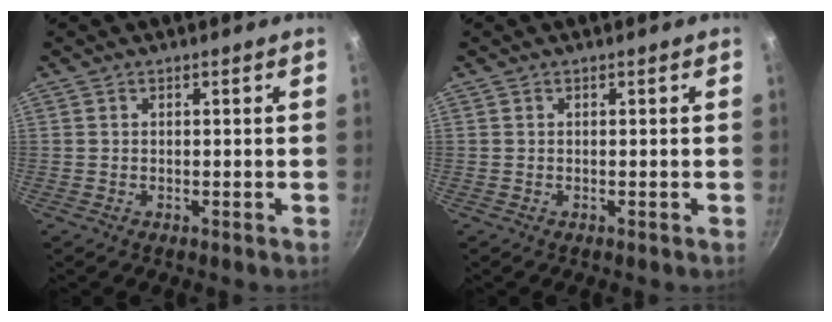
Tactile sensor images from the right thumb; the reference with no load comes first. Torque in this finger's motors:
{"motor_torque": [0.00, 0.00, -0.05, 0.47, 0.03]}